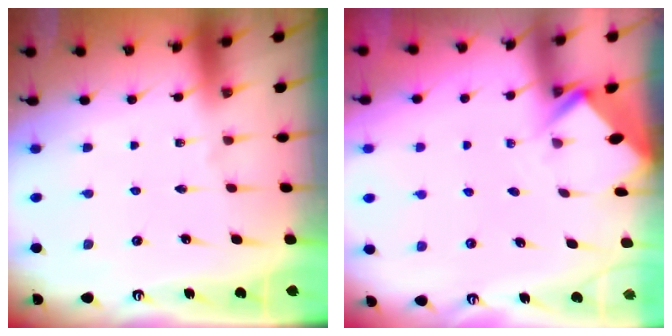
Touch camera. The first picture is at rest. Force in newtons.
{"total": 2.8, "press": 2.8, "slide": 0.2}